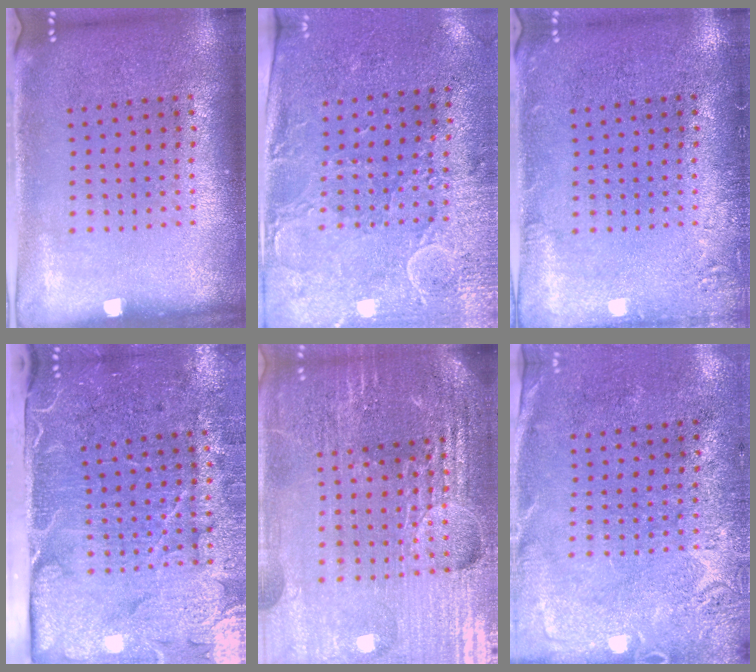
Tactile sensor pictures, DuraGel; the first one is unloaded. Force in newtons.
{"total": 3.0, "press": 2.5, "slide": 1.6}
{"total": 1.5, "press": 1.5, "slide": 0.2}
{"total": 5.0, "press": 4.0, "slide": 2.9}
{"total": 5.9, "press": 5.3, "slide": 2.6}
{"total": 2.6, "press": 2.2, "slide": 1.4}